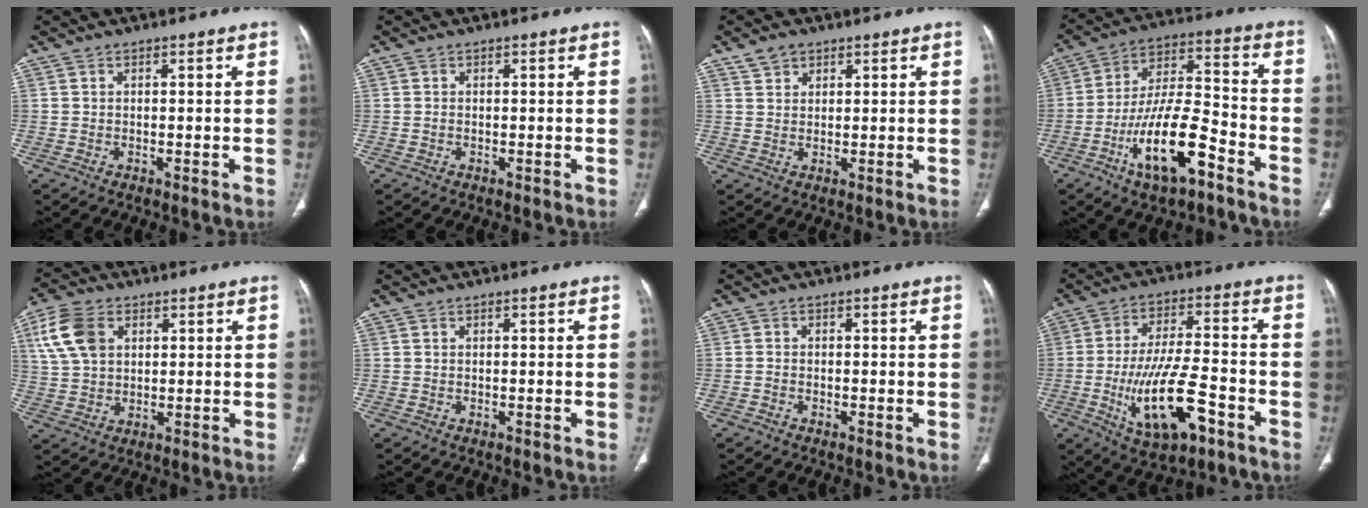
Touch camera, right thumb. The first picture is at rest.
{"total": 0.0}
{"total": 3.1, "force": [2.0, 2.2, 1.1], "torque": [-0.009, -0.005, 0.039]}
{"total": 16.5, "force": [-8.2, 6.0, 13.0], "torque": [-0.232, 0.059, -0.142]}
{"total": 9.9, "force": [3.5, 6.7, 6.4], "torque": [-0.123, 0.002, 0.070]}
{"total": 0.0}
{"total": 0.7, "force": [-0.5, 0.4, 0.3], "torque": [-0.009, 0.002, -0.013]}
{"total": 16.0, "force": [-6.1, 6.3, 13.4], "torque": [-0.238, 0.026, -0.094]}